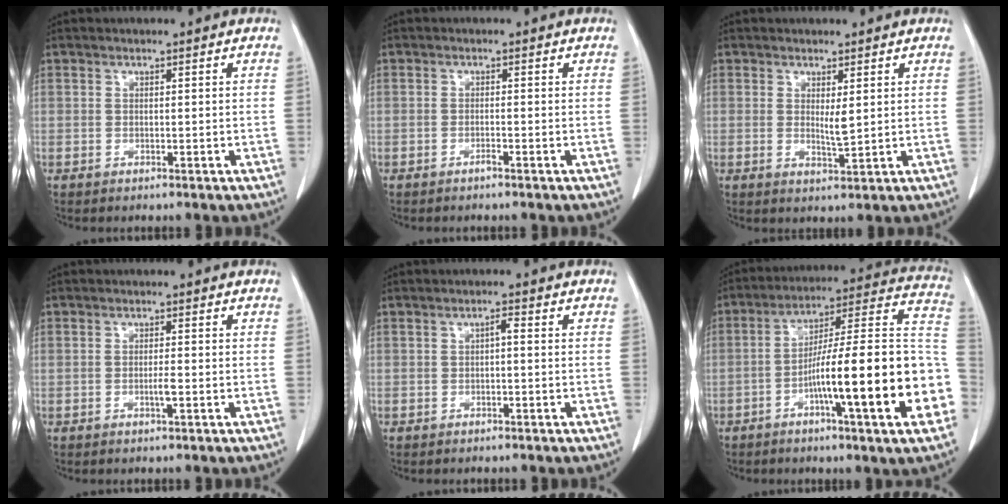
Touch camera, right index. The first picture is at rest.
{"total": 0.6, "force": [-0.5, -0.1, 0.4], "torque": [-0.006, 0.001, -0.007]}
{"total": 2.3, "force": [0.8, 0.3, 2.1], "torque": [-0.038, -0.008, 0.020]}
{"total": 1.3, "force": [-0.3, 0.0, 1.3], "torque": [-0.024, -0.001, -0.002]}
{"total": 1.2, "force": [0.0, 0.3, 1.2], "torque": [-0.019, 0.004, -0.001]}
{"total": 23.5, "force": [-6.5, 1.3, 22.6], "torque": [-0.253, 0.017, -0.095]}